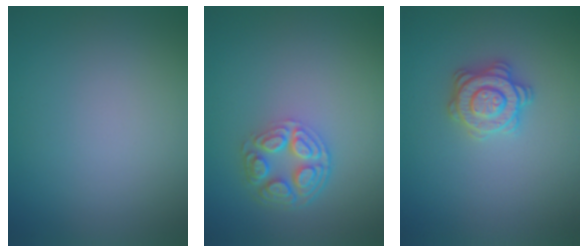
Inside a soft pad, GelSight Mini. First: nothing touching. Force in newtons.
{"total": 4.5, "press": 3.3, "slide": 3.0}
{"total": 2.9, "press": 2.9, "slide": 0.4}